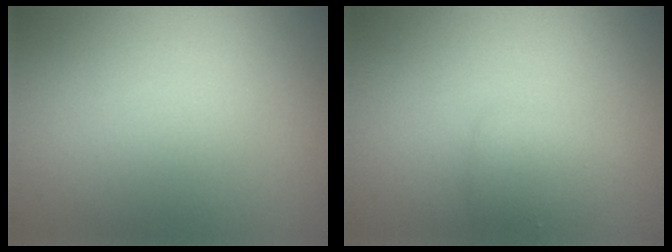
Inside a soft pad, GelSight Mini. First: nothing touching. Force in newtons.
{"total": 1.8, "press": 1.8, "slide": 0.0}